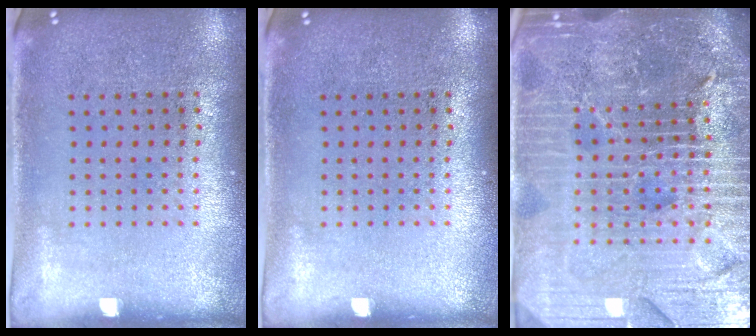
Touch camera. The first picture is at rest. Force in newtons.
{"total": 0.0}
{"total": 6.3, "press": 5.6, "slide": 3.0}